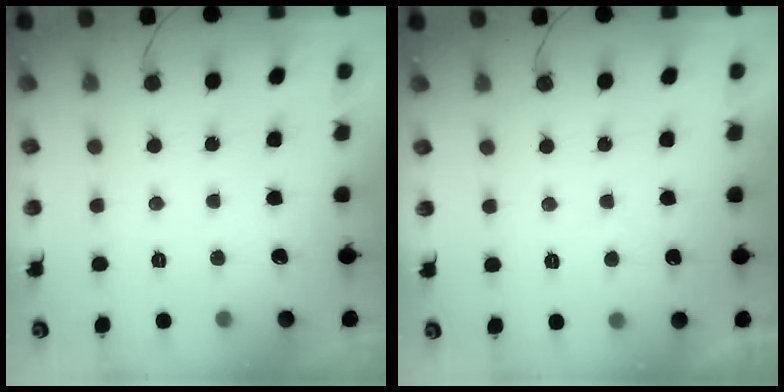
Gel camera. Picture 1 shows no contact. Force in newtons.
{"total": 0.5, "press": 0.2, "slide": 0.5}